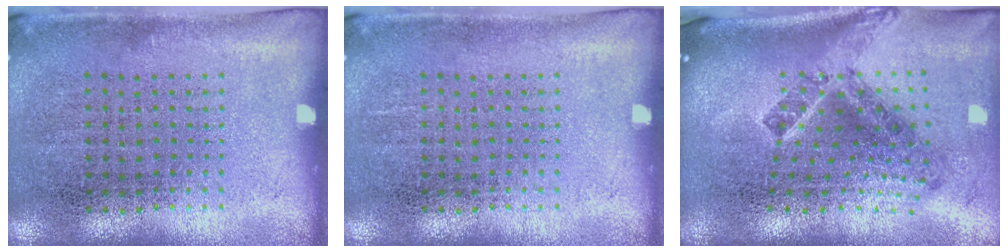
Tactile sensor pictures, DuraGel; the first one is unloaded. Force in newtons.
{"total": 0.0}
{"total": 2.7, "press": 1.6, "slide": 2.1}